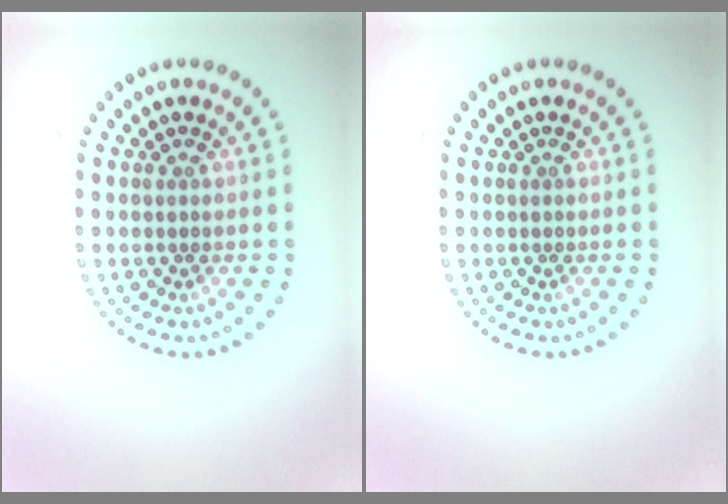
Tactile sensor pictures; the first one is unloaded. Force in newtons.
{"total": 0.0}